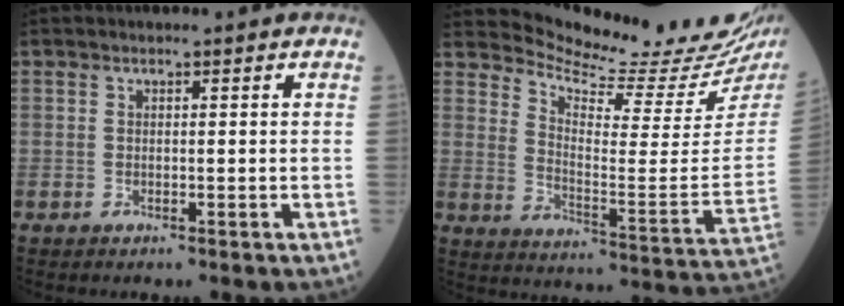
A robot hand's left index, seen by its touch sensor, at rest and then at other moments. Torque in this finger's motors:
{"motor_torque": [0.52, -0.86, 0.02, -0.02]}